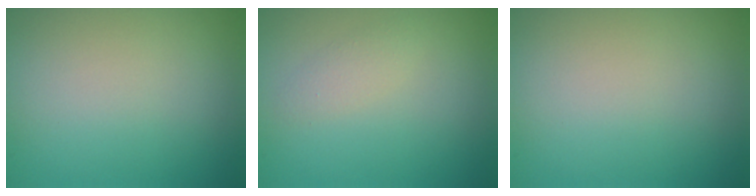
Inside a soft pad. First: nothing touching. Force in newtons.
{"total": 1.2, "press": 1.2, "slide": 0.1}
{"total": 0.0}